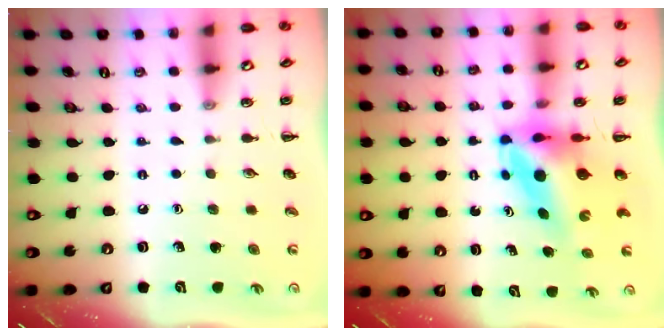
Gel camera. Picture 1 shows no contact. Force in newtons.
{"total": 6.9, "press": 6.6, "slide": 2.1}